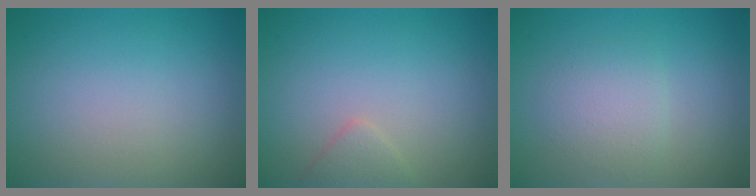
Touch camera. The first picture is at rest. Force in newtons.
{"total": 1.3, "press": 1.3, "slide": 0.0}
{"total": 2.3, "press": 2.3, "slide": 0.1}